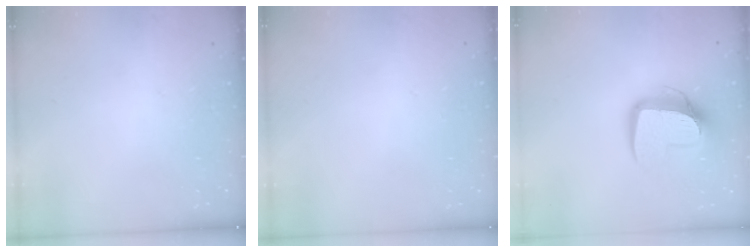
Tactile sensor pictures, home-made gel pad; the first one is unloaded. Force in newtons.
{"total": 0.0}
{"total": 12.2, "press": 12.1, "slide": 0.8}